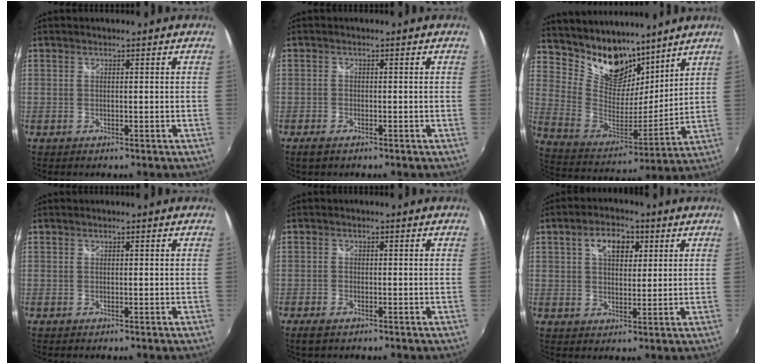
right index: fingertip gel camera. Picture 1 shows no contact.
{"total": 2.3, "force": [-1.7, 1.0, 1.3], "torque": [-0.032, -0.006, -0.033]}
{"total": 16.9, "force": [12.5, 9.5, 6.4], "torque": [-0.152, 0.009, 0.239]}
{"total": 0.0}
{"total": 2.7, "force": [-1.9, 1.2, 1.5], "torque": [-0.038, -0.008, -0.037]}
{"total": 6.9, "force": [2.8, 4.0, 4.8], "torque": [-0.080, 0.019, 0.045]}